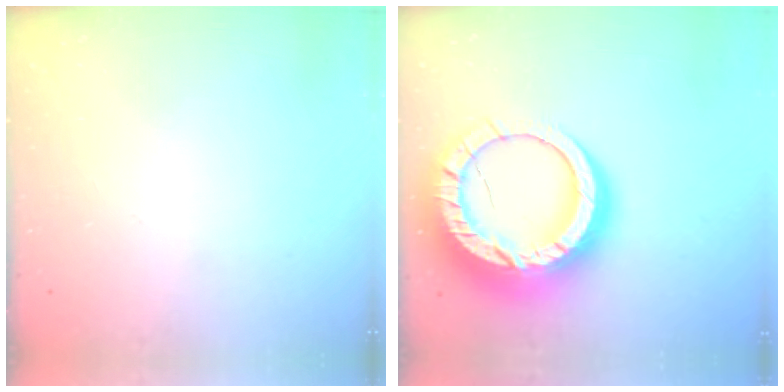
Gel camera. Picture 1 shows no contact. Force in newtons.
{"total": 23.7, "press": 23.7, "slide": 2.1}